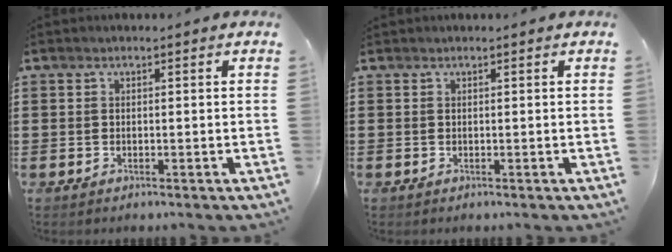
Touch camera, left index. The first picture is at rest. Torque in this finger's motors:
{"motor_torque": [0.38, -0.10, 0.11, 0.00]}